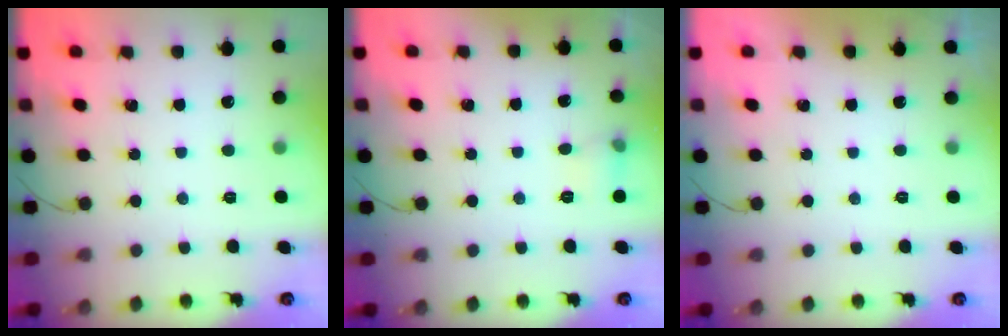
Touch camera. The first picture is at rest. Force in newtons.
{"total": 6.5, "press": 6.3, "slide": 1.9}
{"total": 0.0}